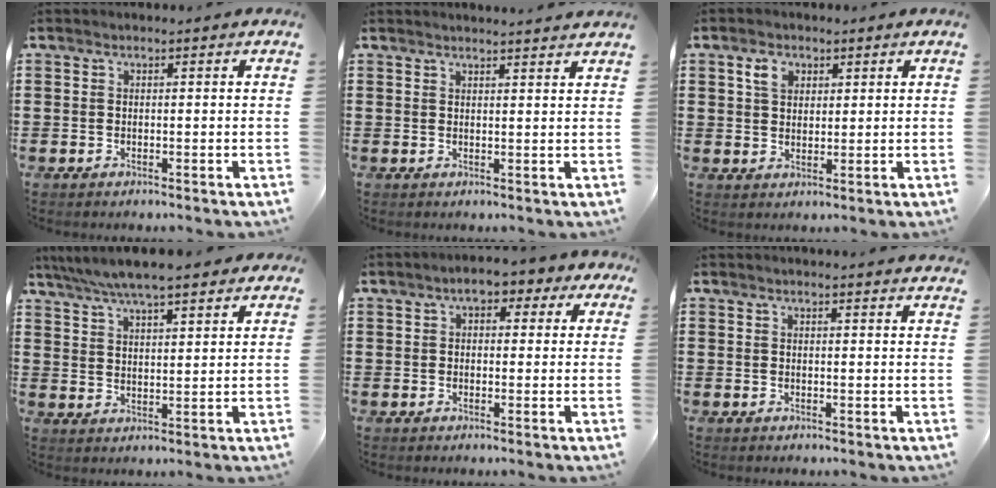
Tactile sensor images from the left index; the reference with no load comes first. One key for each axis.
{"total": 2.1, "fx": 2.0, "fy": -0.3, "fz": 0.4, "tx": -0.011, "ty": -0.005, "tz": 0.039}
{"total": 3.5, "fx": 1.7, "fy": 2.4, "fz": 1.8, "tx": -0.037, "ty": 0.008, "tz": 0.029}
{"total": 5.9, "fx": 5.4, "fy": 0.6, "fz": 2.4, "tx": -0.066, "ty": -0.016, "tz": 0.095}
{"total": 4.7, "fx": 2.8, "fy": 2.1, "fz": 3.1, "tx": -0.055, "ty": 0.003, "tz": 0.043}
{"total": 1.8, "fx": 1.7, "fy": -0.3, "fz": 0.4, "tx": -0.010, "ty": -0.002, "tz": 0.034}